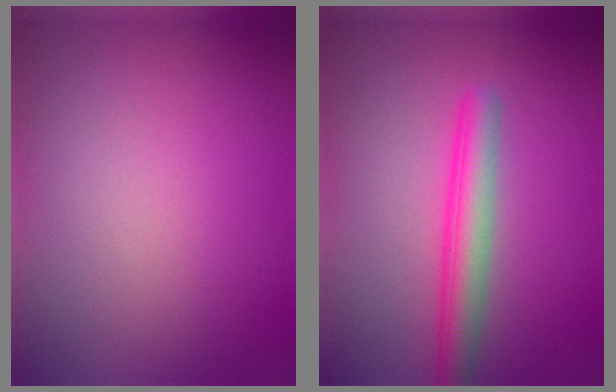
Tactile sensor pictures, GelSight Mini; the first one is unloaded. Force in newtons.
{"total": 3.7, "press": 3.7, "slide": 0.1}